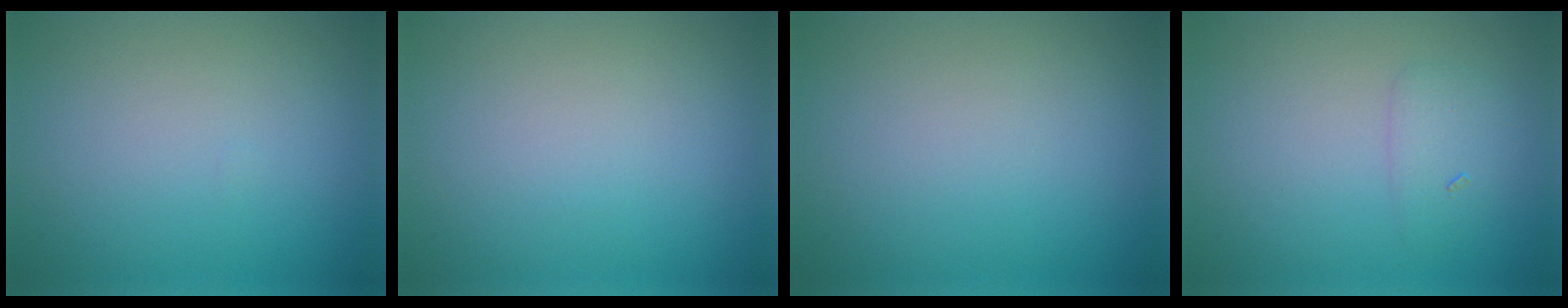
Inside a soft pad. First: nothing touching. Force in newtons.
{"total": 0.0}
{"total": 0.0}
{"total": 1.5, "press": 1.5, "slide": 0.1}